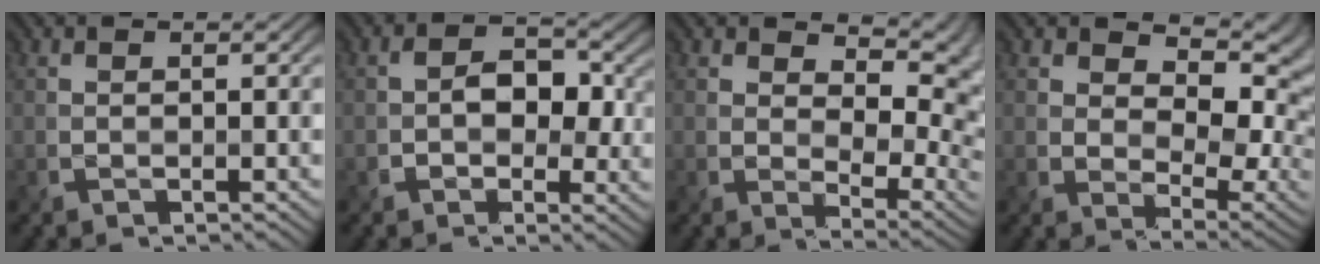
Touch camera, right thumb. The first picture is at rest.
{"total": 5.2, "force": [0.0, 4.0, 3.4], "torque": [-0.048, -0.006, -0.004]}
{"total": 9.5, "force": [4.6, 5.1, 6.6], "torque": [-0.103, -0.014, 0.085]}
{"total": 10.7, "force": [3.6, 6.8, 7.5], "torque": [-0.115, -0.015, 0.073]}